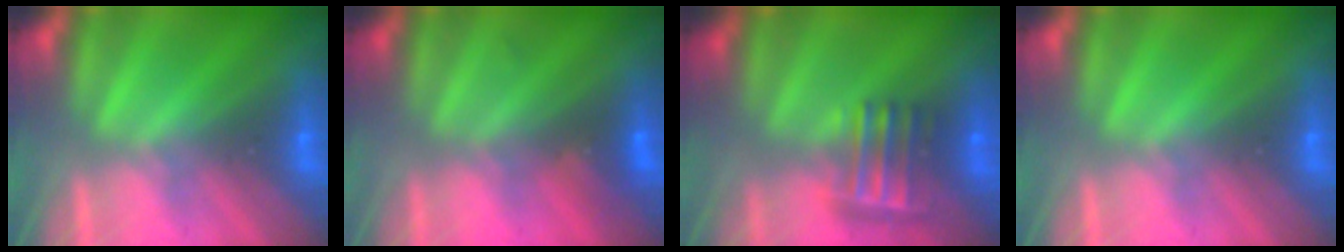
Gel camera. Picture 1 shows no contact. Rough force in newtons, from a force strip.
{"total": 2.3}
{"total": 7.3}
{"total": 0.0}